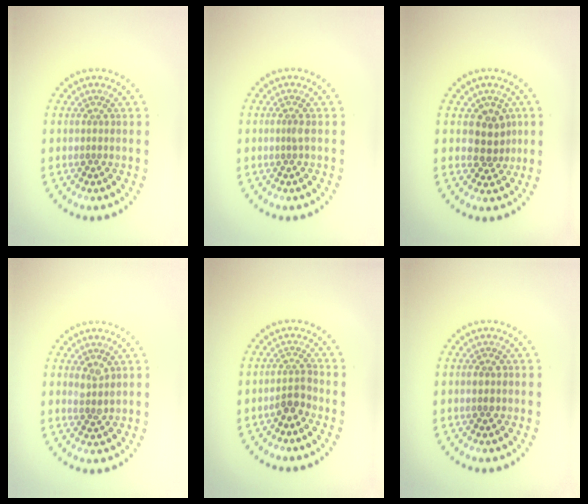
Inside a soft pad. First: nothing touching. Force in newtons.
{"total": 0.6, "press": 0.5, "slide": 0.4}
{"total": 2.8, "press": 2.5, "slide": 1.3}
{"total": 1.3, "press": 1.1, "slide": 0.7}
{"total": 1.9, "press": 1.5, "slide": 1.1}
{"total": 1.1, "press": 1.1, "slide": 0.2}